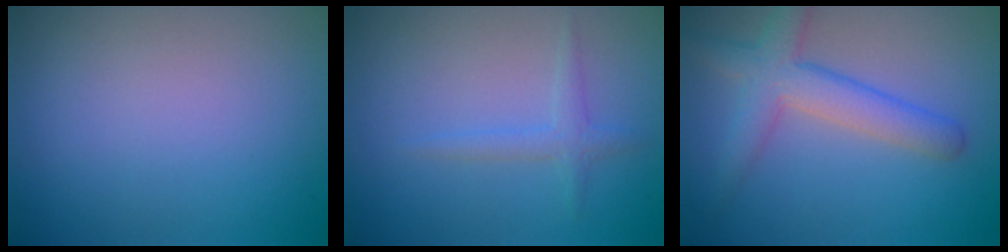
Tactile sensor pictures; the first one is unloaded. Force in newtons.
{"total": 1.5, "press": 1.4, "slide": 0.2}
{"total": 4.4, "press": 4.4, "slide": 0.1}